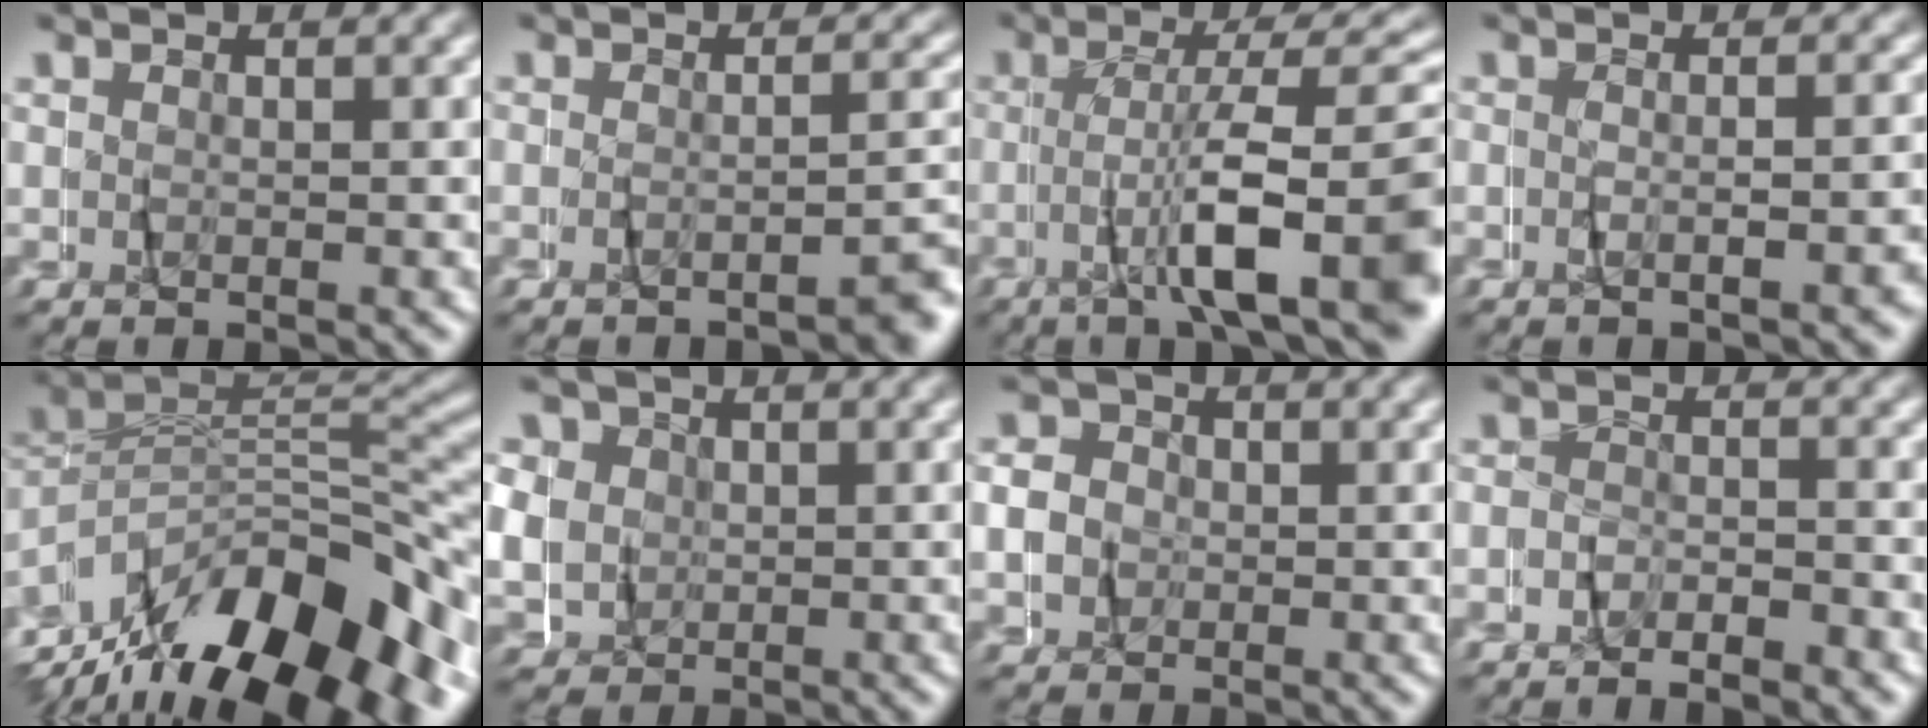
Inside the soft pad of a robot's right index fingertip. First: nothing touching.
{"total": 3.0, "force": [-2.7, -0.5, 1.0], "torque": [-0.010, 0.009, -0.049]}
{"total": 9.4, "force": [-3.1, 1.7, 8.7], "torque": [-0.133, -0.004, -0.046]}
{"total": 1.6, "force": [-1.2, -0.6, 0.9], "torque": [-0.017, 0.009, -0.024]}
{"total": 15.9, "force": [-8.0, 8.0, 11.2], "torque": [-0.182, -0.011, -0.118]}
{"total": 7.4, "force": [0.7, 6.8, 2.9], "torque": [-0.077, -0.012, 0.012]}
{"total": 4.9, "force": [0.4, 4.6, 1.6], "torque": [-0.040, 0.004, -0.002]}
{"total": 2.3, "force": [-2.0, 1.2, 0.4], "torque": [-0.008, 0.007, -0.047]}